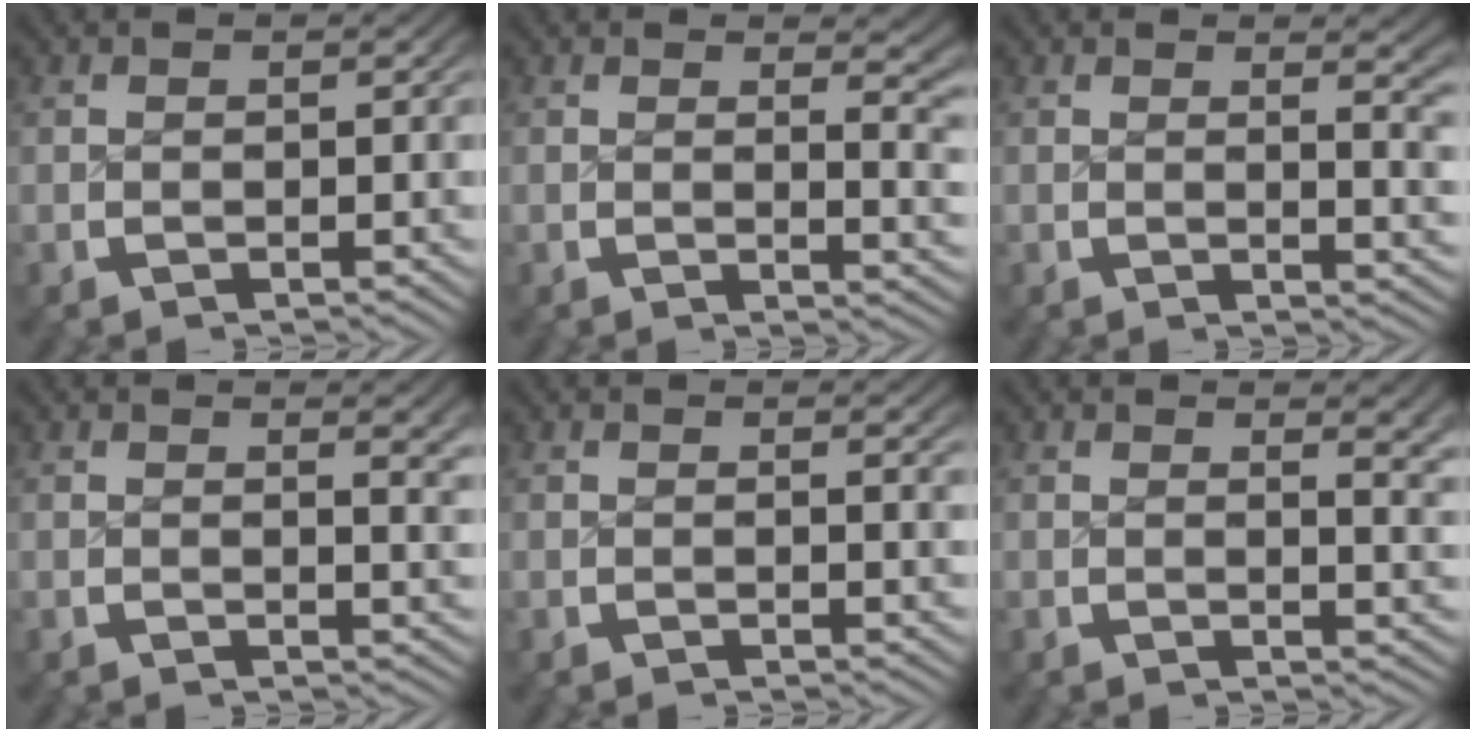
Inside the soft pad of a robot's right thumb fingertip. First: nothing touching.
{"total": 3.1, "force": [1.5, 1.0, 2.5], "torque": [-0.015, -0.008, 0.019]}
{"total": 2.7, "force": [1.2, 0.6, 2.4], "torque": [-0.021, -0.007, 0.016]}
{"total": 1.8, "force": [0.9, 0.2, 1.6], "torque": [-0.017, -0.006, 0.013]}
{"total": 0.9, "force": [0.5, 0.0, 0.7], "torque": [-0.009, -0.002, 0.007]}
{"total": 2.3, "force": [1.1, 0.5, 2.0], "torque": [-0.018, -0.008, 0.016]}